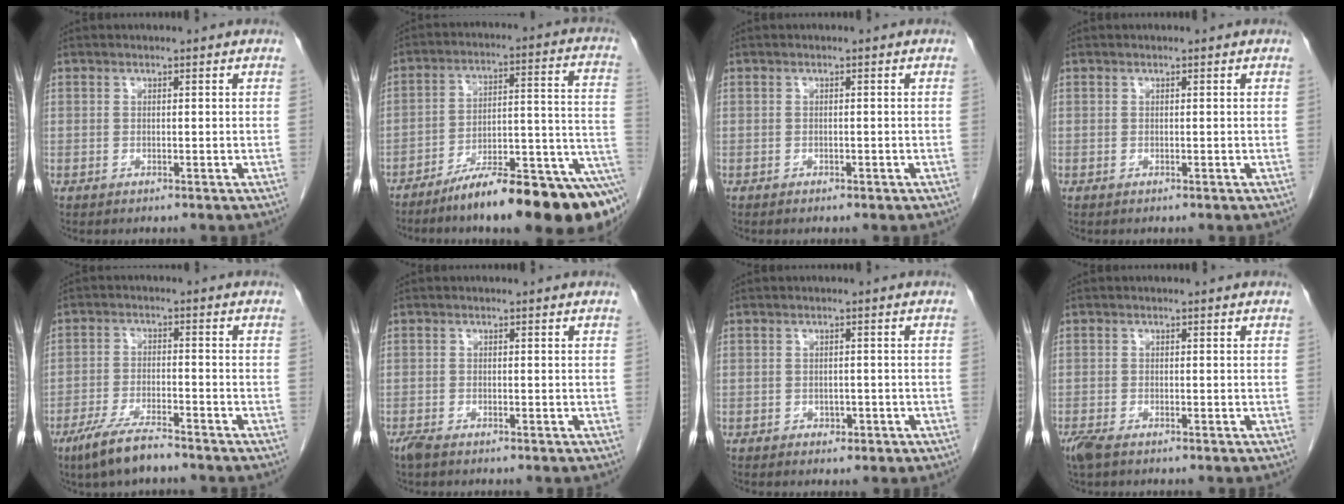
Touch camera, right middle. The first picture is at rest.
{"total": 19.5, "force": [-12.5, 2.1, 14.8], "torque": [-0.137, 0.032, -0.194]}
{"total": 0.9, "force": [-0.7, 0.3, 0.5], "torque": [-0.013, -0.002, -0.005]}
{"total": 0.0}
{"total": 7.2, "force": [-5.5, 1.1, 4.6], "torque": [-0.098, -0.017, -0.101]}
{"total": 1.7, "force": [-1.3, 0.4, 0.9], "torque": [-0.027, -0.006, -0.025]}
{"total": 1.6, "force": [-0.8, 1.0, 0.9], "torque": [-0.014, 0.001, -0.004]}
{"total": 2.8, "force": [-2.0, 0.8, 1.7], "torque": [-0.044, -0.010, -0.036]}